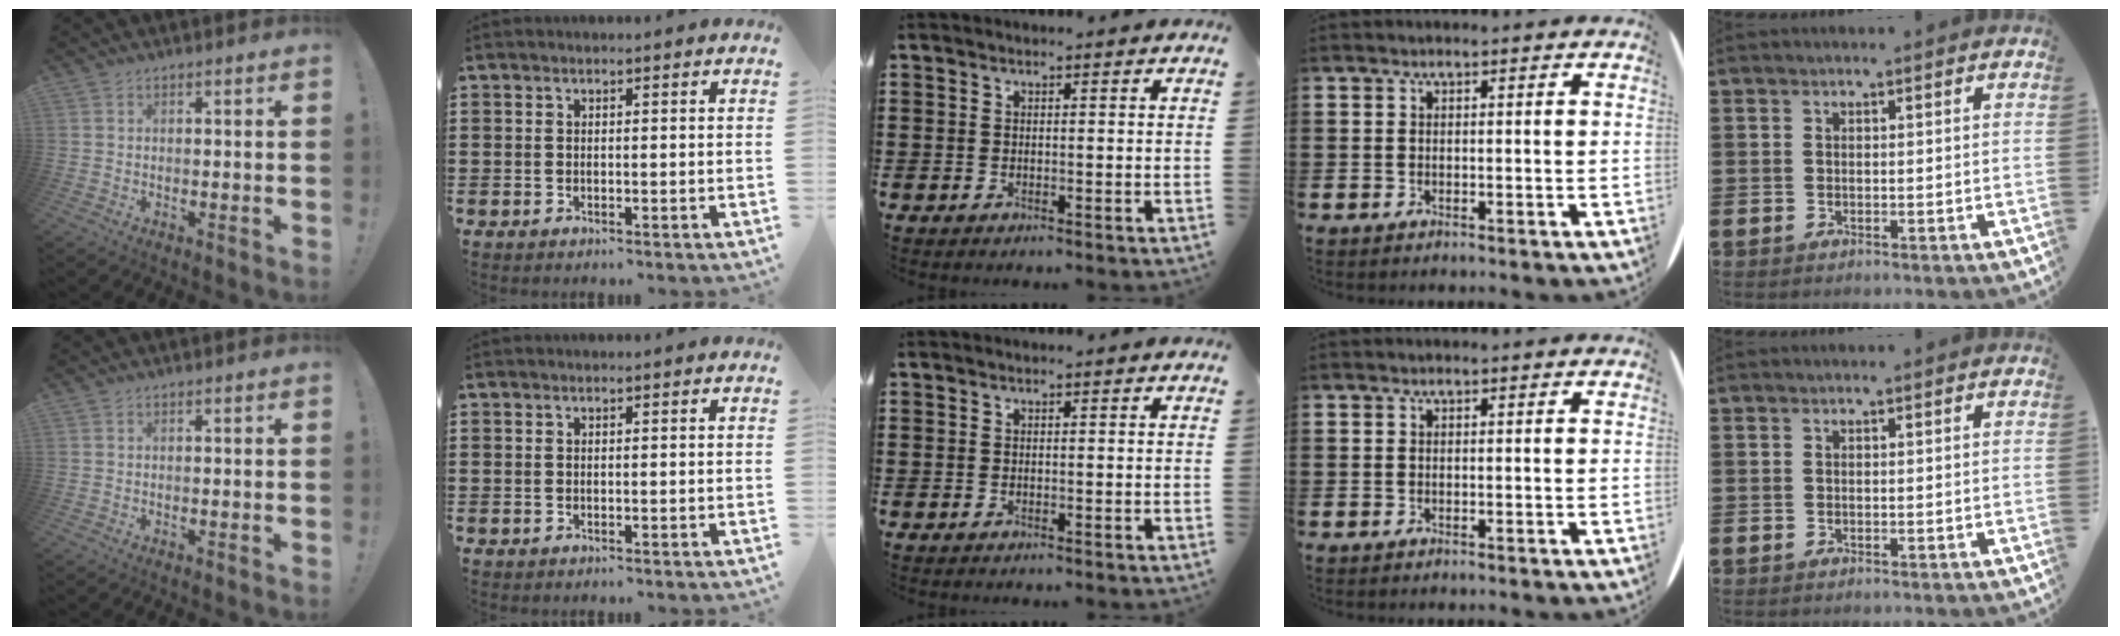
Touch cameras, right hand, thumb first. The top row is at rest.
{}